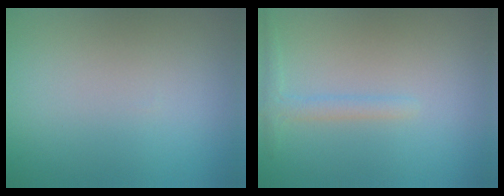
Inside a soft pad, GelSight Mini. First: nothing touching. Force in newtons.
{"total": 1.4, "press": 1.4, "slide": 0.1}